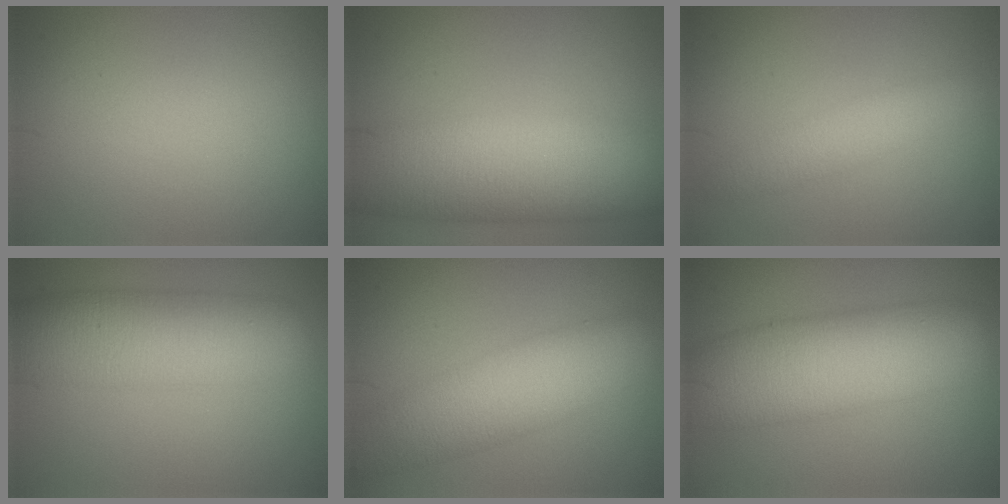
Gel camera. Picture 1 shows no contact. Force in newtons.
{"total": 11.8, "press": 11.8, "slide": 1.1}
{"total": 2.9, "press": 2.9, "slide": 0.1}
{"total": 8.4, "press": 8.4, "slide": 0.2}
{"total": 7.3, "press": 7.3, "slide": 0.3}
{"total": 10.5, "press": 10.5, "slide": 0.3}